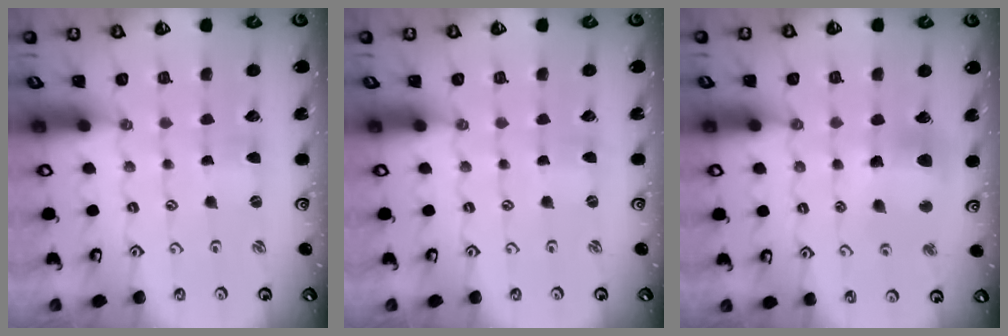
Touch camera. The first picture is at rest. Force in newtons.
{"total": 0.0}
{"total": 10.9, "press": 10.7, "slide": 2.1}